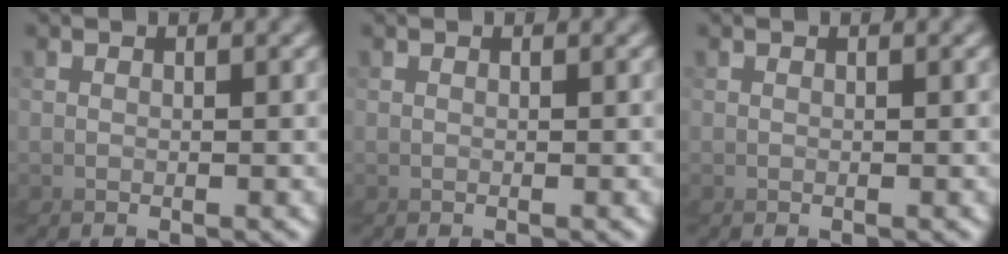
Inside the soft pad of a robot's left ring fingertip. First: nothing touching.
{"total": 0.0}
{"total": 0.0}